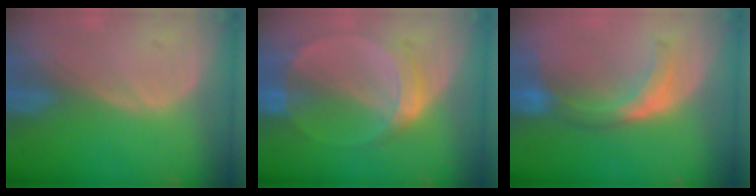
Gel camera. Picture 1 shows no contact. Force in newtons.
{"total": 6.0, "press": 5.5, "slide": 2.4}
{"total": 6.3, "press": 6.3, "slide": 0.1}